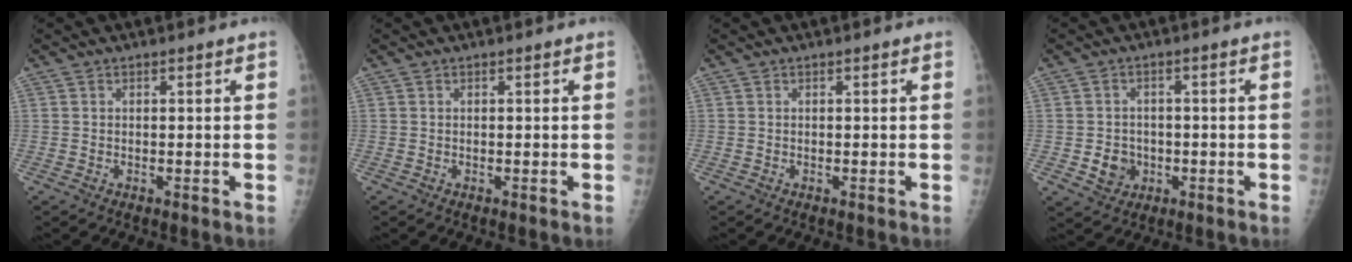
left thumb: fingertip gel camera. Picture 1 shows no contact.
{"total": 0.0}
{"total": 0.0}
{"total": 4.9, "force": [-1.2, 4.4, 2.0], "torque": [-0.013, 0.007, -0.014]}